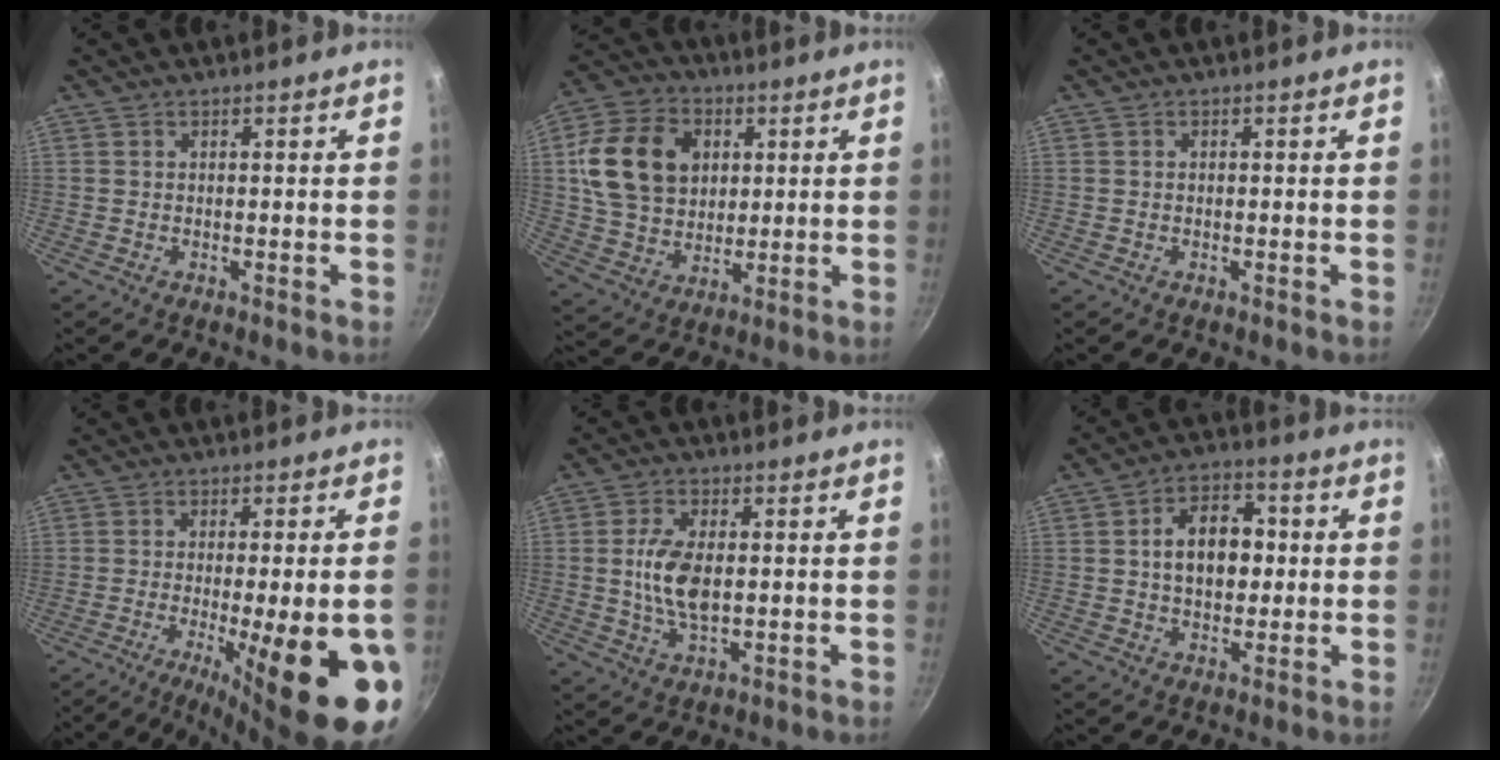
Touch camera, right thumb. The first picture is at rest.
{"total": 17.4, "force": [4.0, 13.2, 10.7], "torque": [-0.174, 0.000, 0.070]}
{"total": 0.0}
{"total": 21.2, "force": [-6.7, 5.0, 19.5], "torque": [-0.253, -0.005, -0.085]}
{"total": 9.0, "force": [0.3, 4.7, 7.7], "torque": [-0.147, 0.001, 0.005]}
{"total": 11.0, "force": [0.9, 7.6, 7.9], "torque": [-0.088, 0.018, 0.005]}